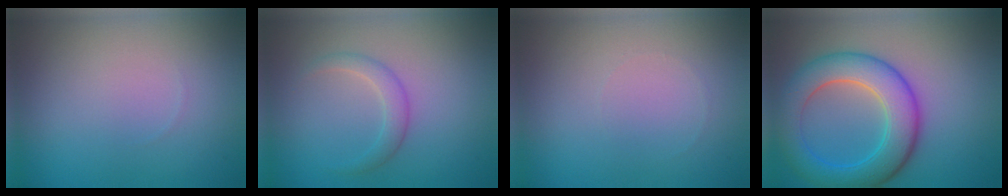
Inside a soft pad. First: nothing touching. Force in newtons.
{"total": 1.7, "press": 1.7, "slide": 0.0}
{"total": 0.0}
{"total": 7.3, "press": 7.3, "slide": 0.2}